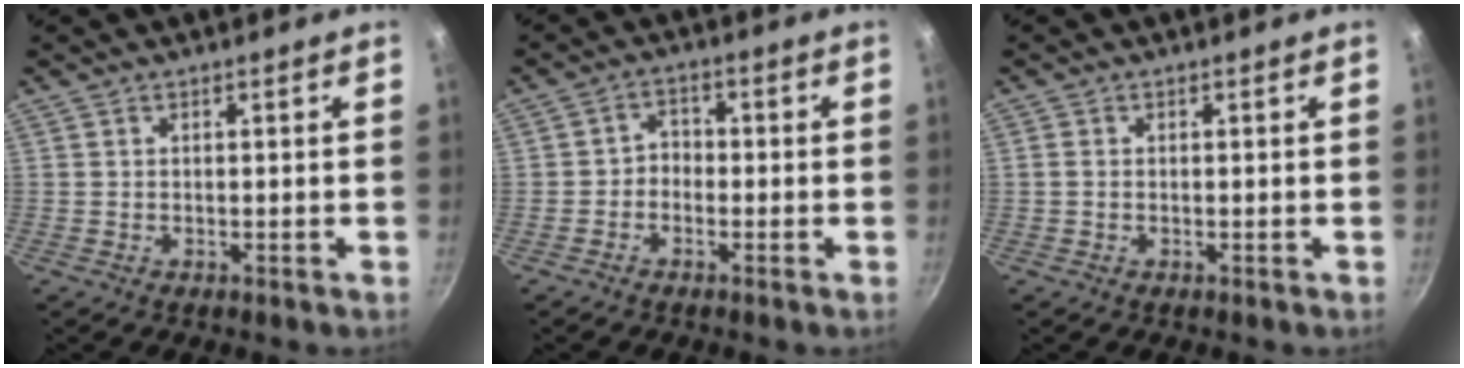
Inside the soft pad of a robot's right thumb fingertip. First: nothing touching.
{"total": 2.6, "force": [-1.2, 2.0, 1.2], "torque": [-0.005, 0.017, -0.026]}
{"total": 0.7, "force": [-0.1, 0.5, 0.4], "torque": [-0.009, 0.002, -0.003]}